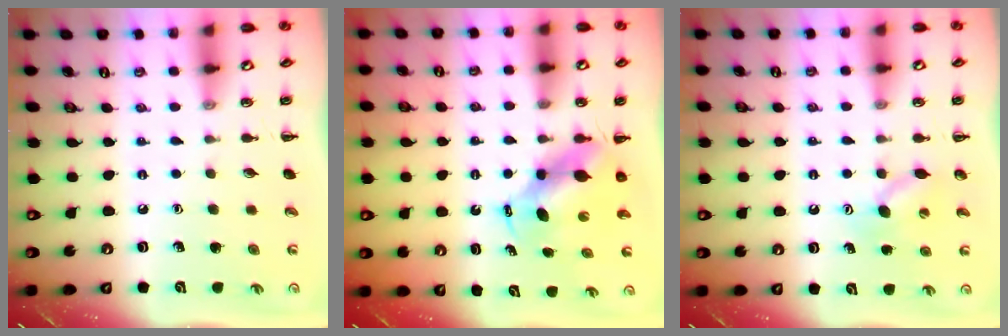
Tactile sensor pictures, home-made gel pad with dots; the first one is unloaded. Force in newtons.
{"total": 6.5, "press": 6.3, "slide": 1.4}
{"total": 7.8, "press": 7.7, "slide": 1.5}